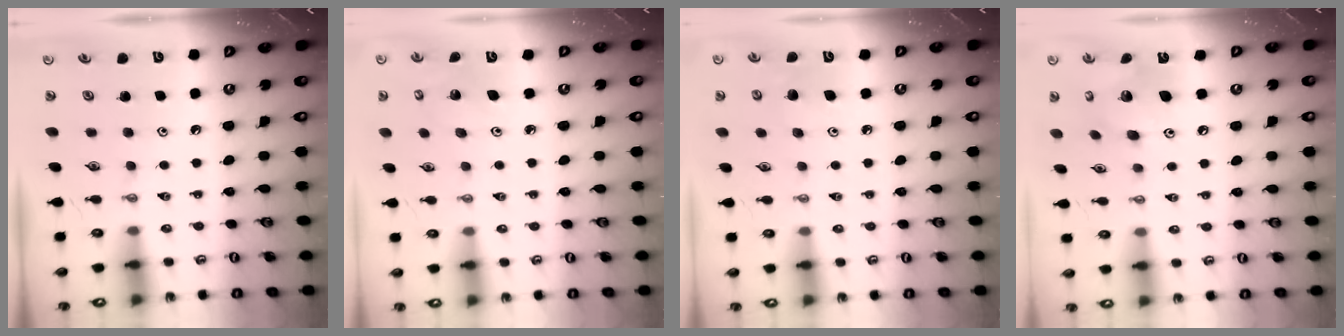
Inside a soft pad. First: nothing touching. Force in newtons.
{"total": 2.0, "press": 2.0, "slide": 0.1}
{"total": 6.8, "press": 6.6, "slide": 1.5}
{"total": 12.7, "press": 12.7, "slide": 1.1}